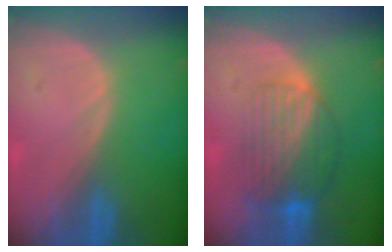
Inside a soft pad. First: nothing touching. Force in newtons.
{"total": 8.3, "press": 7.2, "slide": 4.3}